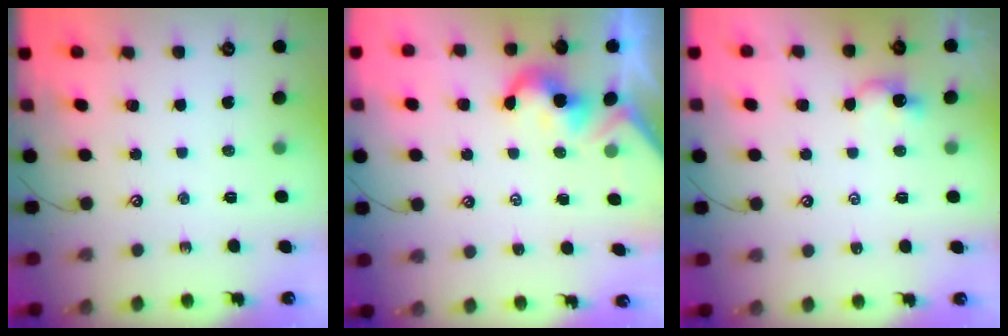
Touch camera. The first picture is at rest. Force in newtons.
{"total": 2.1, "press": 2.0, "slide": 0.5}
{"total": 0.5, "press": 0.5, "slide": 0.2}